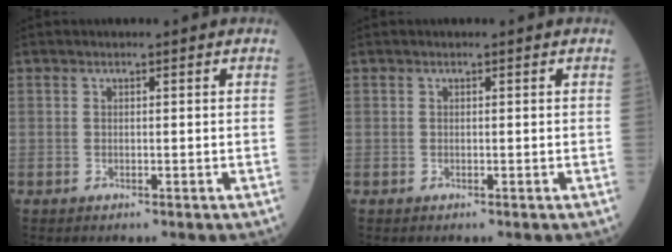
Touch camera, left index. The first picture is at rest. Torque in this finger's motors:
{"motor_torque": [0.00, 0.00, 0.01, 0.00]}